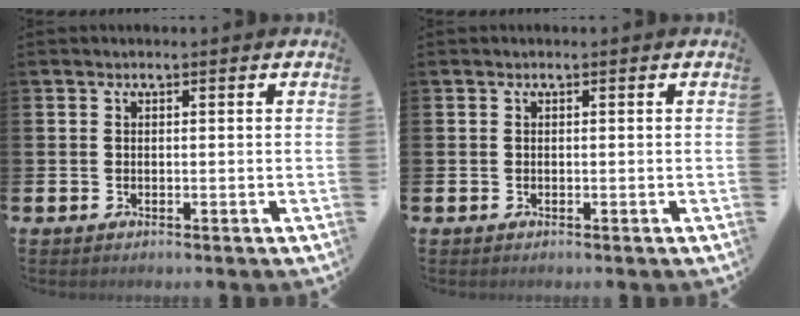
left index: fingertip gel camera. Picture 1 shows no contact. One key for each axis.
{"total": 0.0}